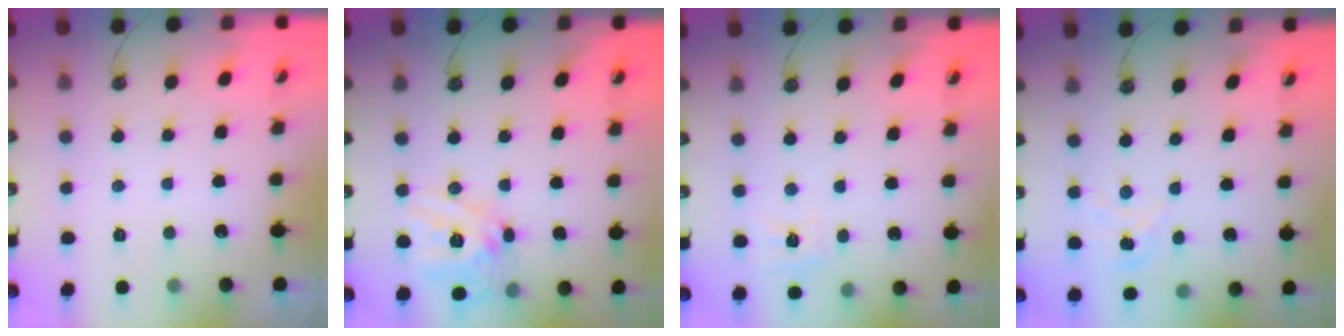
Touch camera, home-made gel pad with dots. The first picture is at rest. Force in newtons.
{"total": 15.5, "press": 15.3, "slide": 2.3}
{"total": 6.8, "press": 6.7, "slide": 0.6}
{"total": 1.2, "press": 1.1, "slide": 0.2}